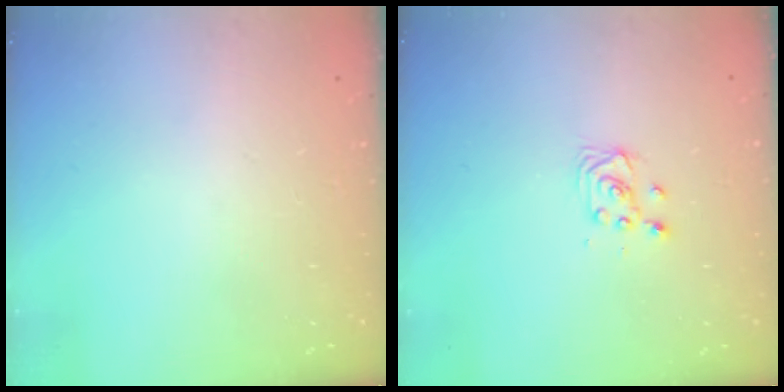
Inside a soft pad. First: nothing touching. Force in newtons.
{"total": 3.5, "press": 3.5, "slide": 0.4}